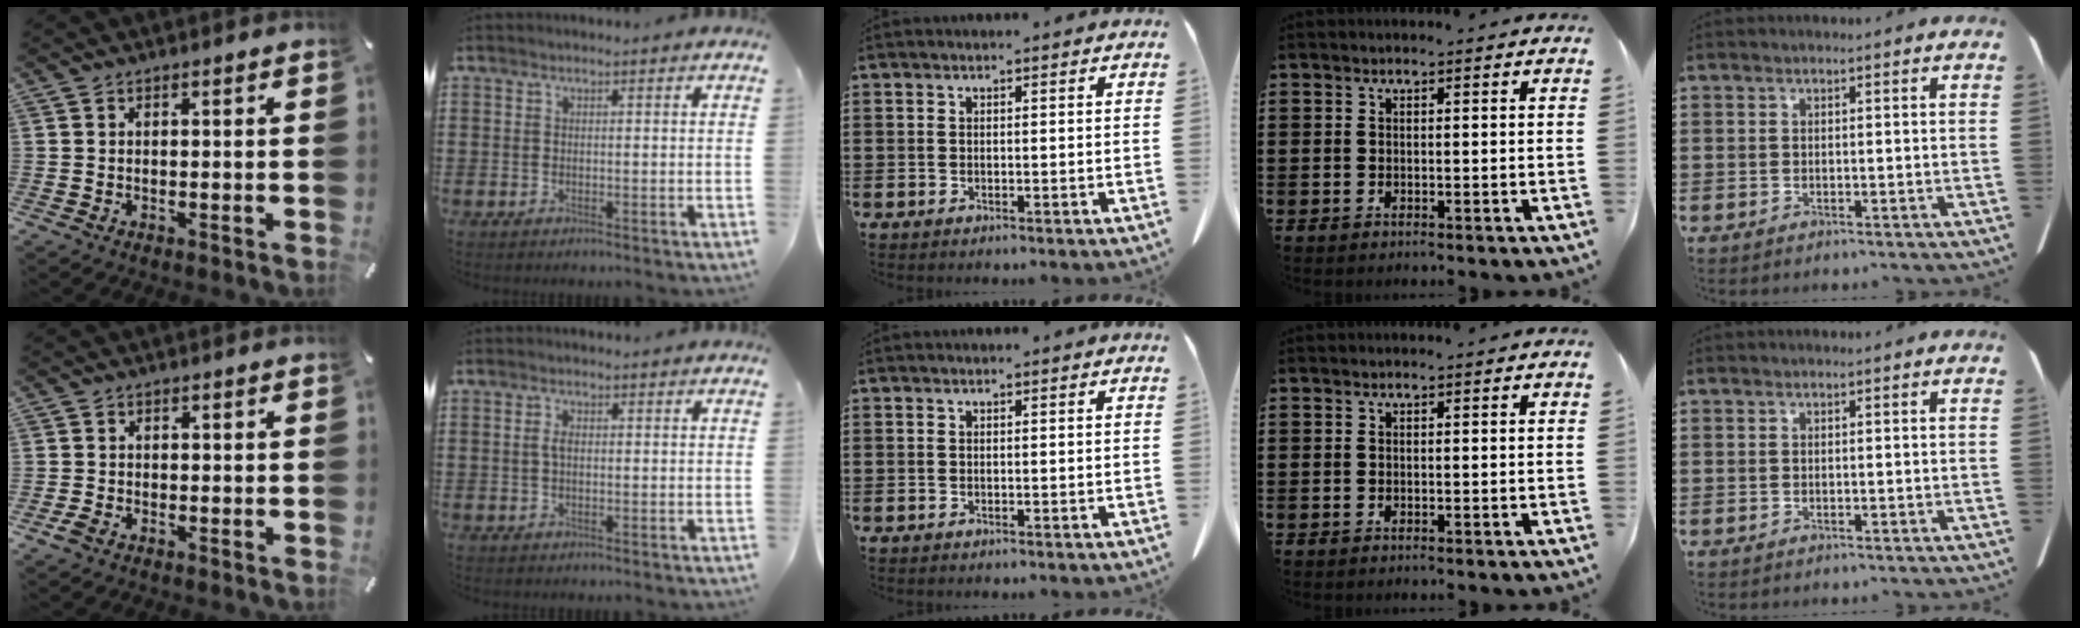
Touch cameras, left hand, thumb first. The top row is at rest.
{"thumb": {"total": 1.6, "force": [-0.9, 1.1, 0.7], "torque": [-0.010, 0.004, -0.019]}, "index": {"total": 1.9, "force": [0.2, 0.8, 1.7], "torque": [-0.043, -0.001, 0.000]}}